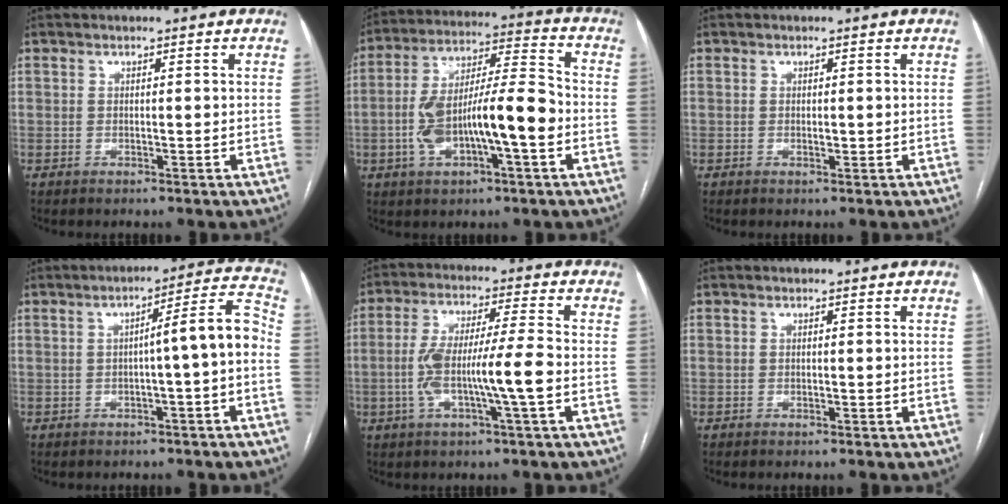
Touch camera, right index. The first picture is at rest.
{"total": 14.7, "force": [-3.3, 3.2, 13.9], "torque": [-0.259, 0.022, -0.054]}
{"total": 0.7, "force": [0.0, 0.4, 0.6], "torque": [-0.009, -0.001, 0.001]}
{"total": 7.5, "force": [-1.1, 0.1, 7.5], "torque": [-0.098, 0.026, -0.016]}
{"total": 10.2, "force": [-2.3, 0.1, 9.9], "torque": [-0.196, 0.010, -0.045]}
{"total": 0.0}